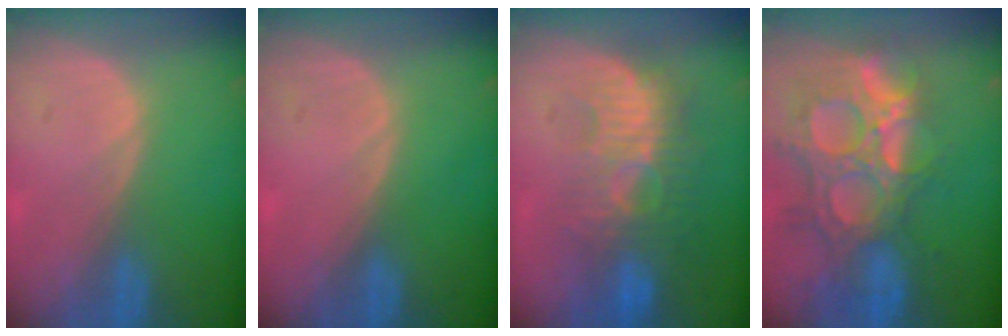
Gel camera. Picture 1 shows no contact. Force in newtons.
{"total": 0.0}
{"total": 9.5, "press": 9.0, "slide": 3.2}
{"total": 14.1, "press": 11.9, "slide": 7.6}